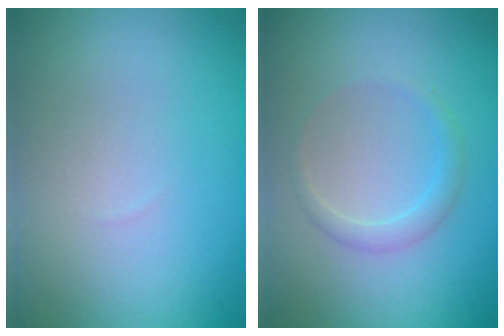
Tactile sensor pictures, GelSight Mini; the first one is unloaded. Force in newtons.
{"total": 1.4, "press": 1.4, "slide": 0.1}